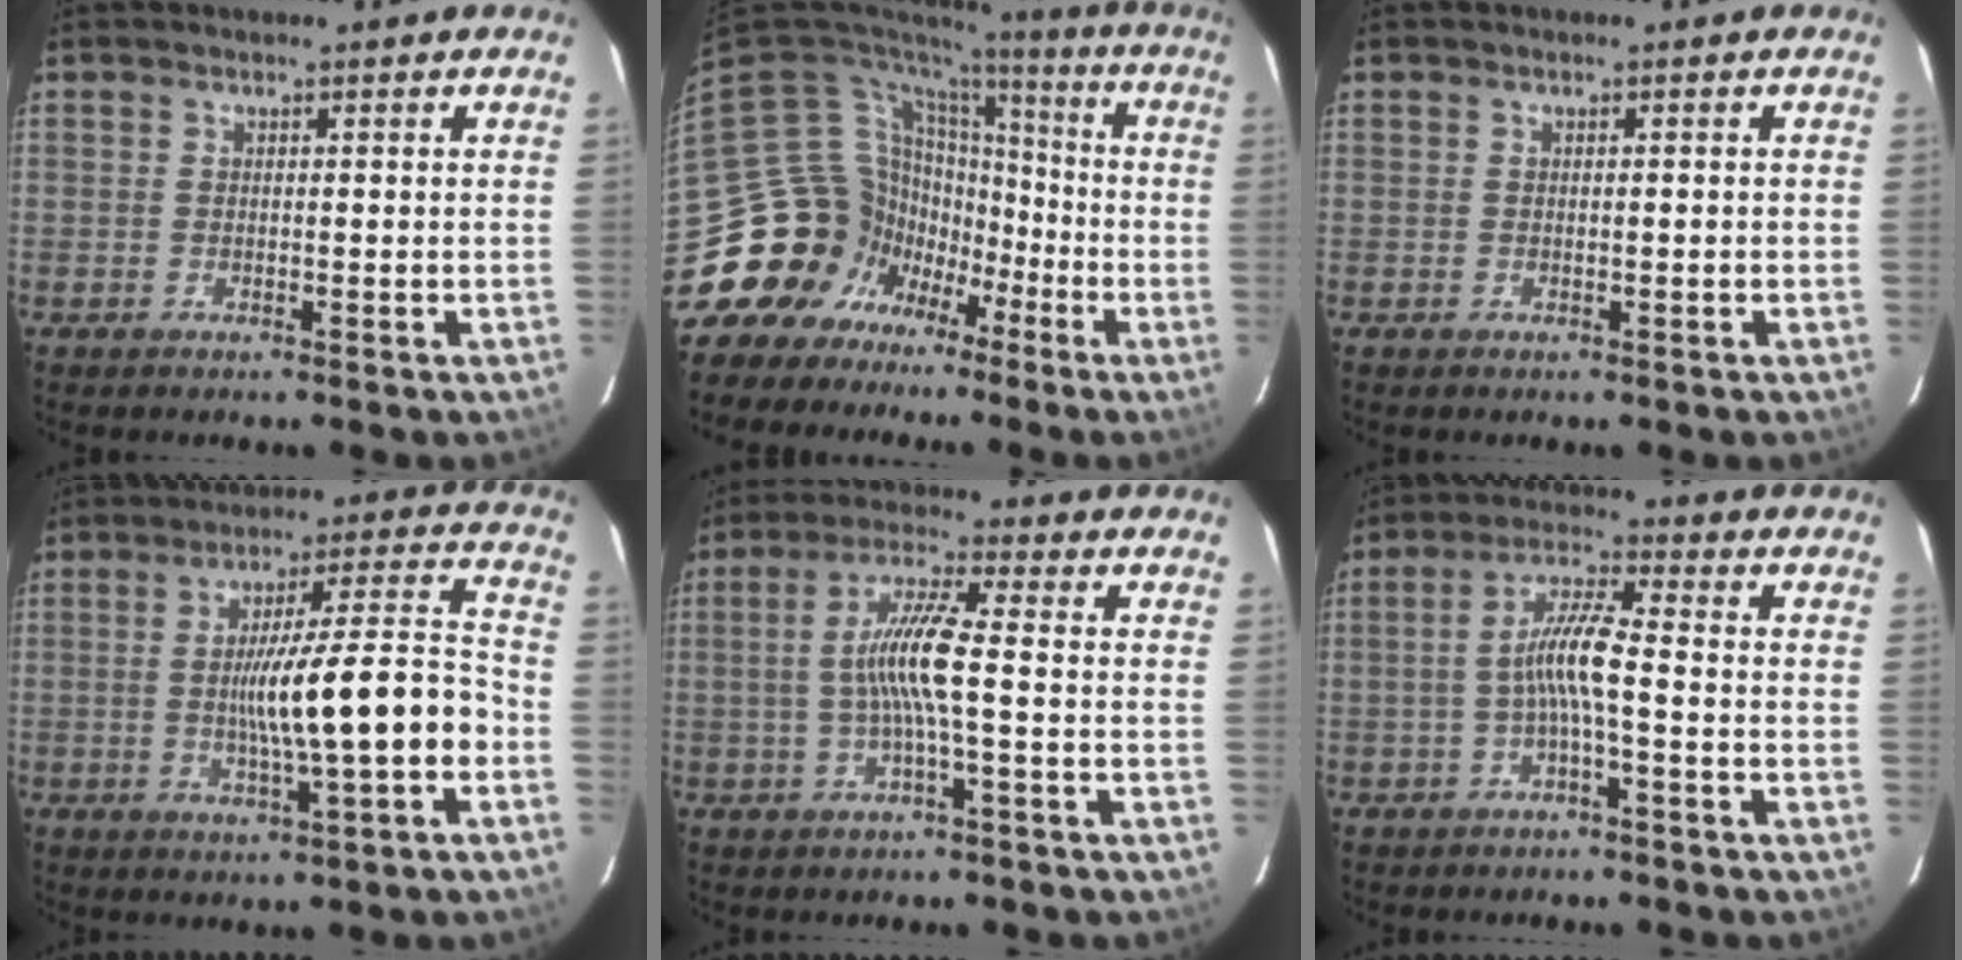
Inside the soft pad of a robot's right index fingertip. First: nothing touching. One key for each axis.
{"total": 15.9, "fx": -7.8, "fy": 13.5, "fz": 2.8, "tx": -0.082, "ty": 0.040, "tz": -0.132}
{"total": 0.7, "fx": -0.2, "fy": 0.1, "fz": 0.6, "tx": -0.009, "ty": 0.004, "tz": -0.002}
{"total": 13.6, "fx": -3.1, "fy": 0.8, "fz": 13.3, "tx": -0.208, "ty": 0.000, "tz": -0.042}
{"total": 8.3, "fx": -1.0, "fy": -0.1, "fz": 8.3, "tx": -0.167, "ty": 0.006, "tz": -0.019}
{"total": 6.4, "fx": -1.7, "fy": 0.1, "fz": 6.2, "tx": -0.133, "ty": 0.013, "tz": -0.032}